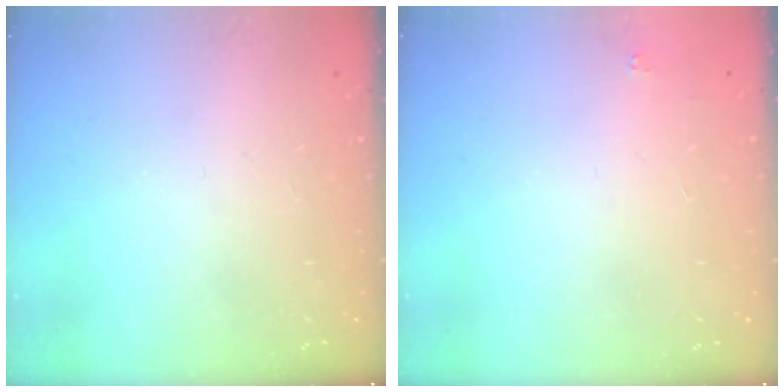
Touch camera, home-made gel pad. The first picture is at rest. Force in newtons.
{"total": 1.8, "press": 1.7, "slide": 0.1}